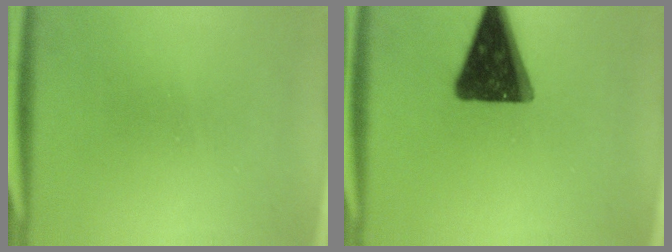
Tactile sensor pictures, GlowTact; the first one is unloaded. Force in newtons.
{"total": 15.3}